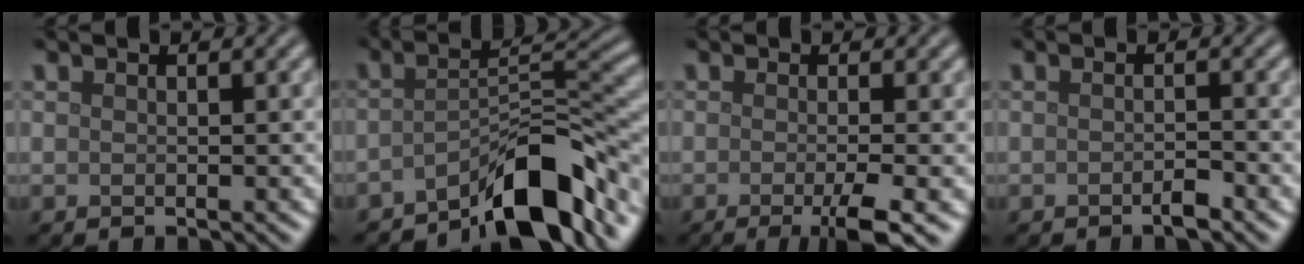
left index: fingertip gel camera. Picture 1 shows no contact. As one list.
[{"total": 8.4, "force": [-5.6, 2.1, 5.9], "torque": [-0.078, 0.014, -0.093]}, {"total": 4.1, "force": [-1.5, 0.8, 3.7], "torque": [-0.055, -0.008, -0.028]}, {"total": 1.3, "force": [-0.9, 0.2, 0.9], "torque": [-0.016, -0.003, -0.016]}]